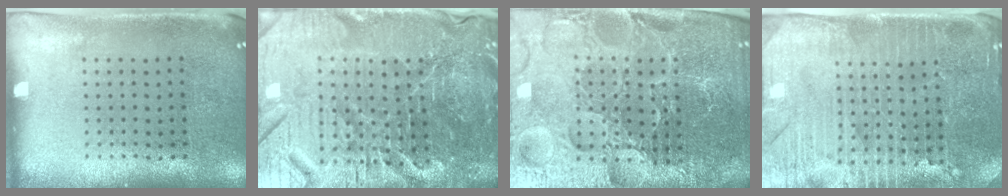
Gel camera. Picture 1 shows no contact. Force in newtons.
{"total": 7.2, "press": 6.4, "slide": 3.4}
{"total": 6.0, "press": 5.4, "slide": 2.7}
{"total": 4.4, "press": 4.1, "slide": 1.6}